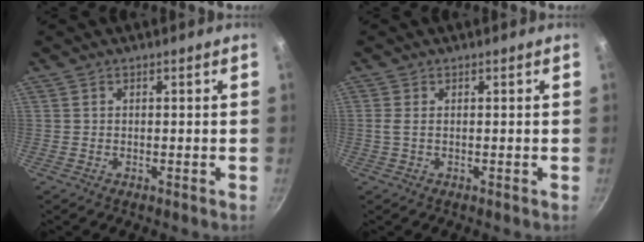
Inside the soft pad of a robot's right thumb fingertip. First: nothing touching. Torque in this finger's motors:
{"motor_torque": [-0.21, -0.33, 0.29, -0.48, 0.06]}